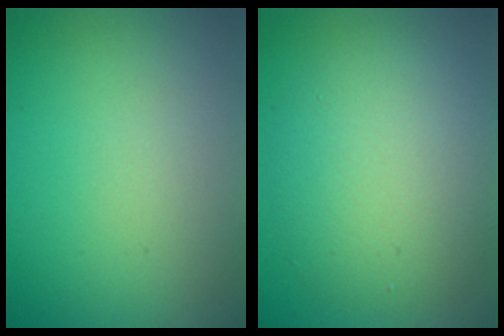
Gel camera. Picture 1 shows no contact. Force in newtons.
{"total": 5.6, "press": 5.6, "slide": 0.5}